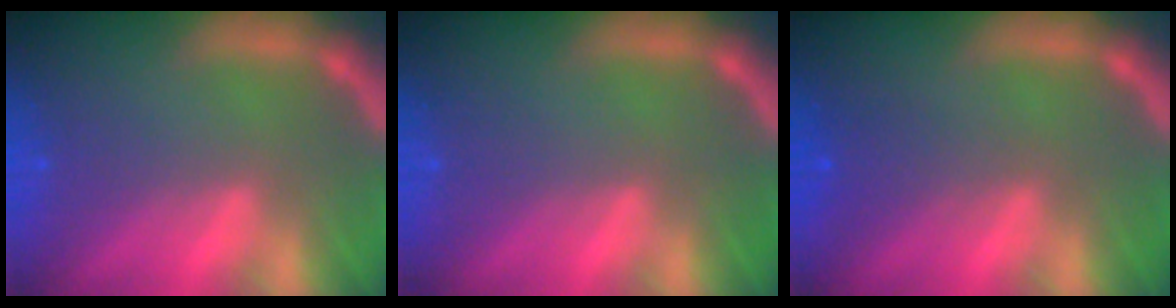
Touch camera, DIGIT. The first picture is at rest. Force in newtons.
{"total": 0.0}
{"total": 2.0}